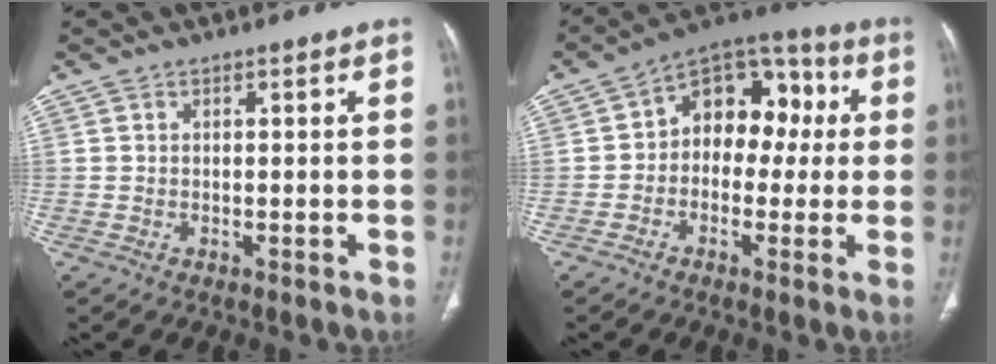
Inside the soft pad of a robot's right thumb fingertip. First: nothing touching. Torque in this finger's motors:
{"motor_torque": [-0.45, 0.80, 0.45, 0.27, 0.16]}